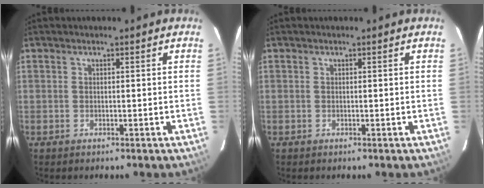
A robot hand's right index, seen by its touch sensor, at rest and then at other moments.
{"total": 0.0}